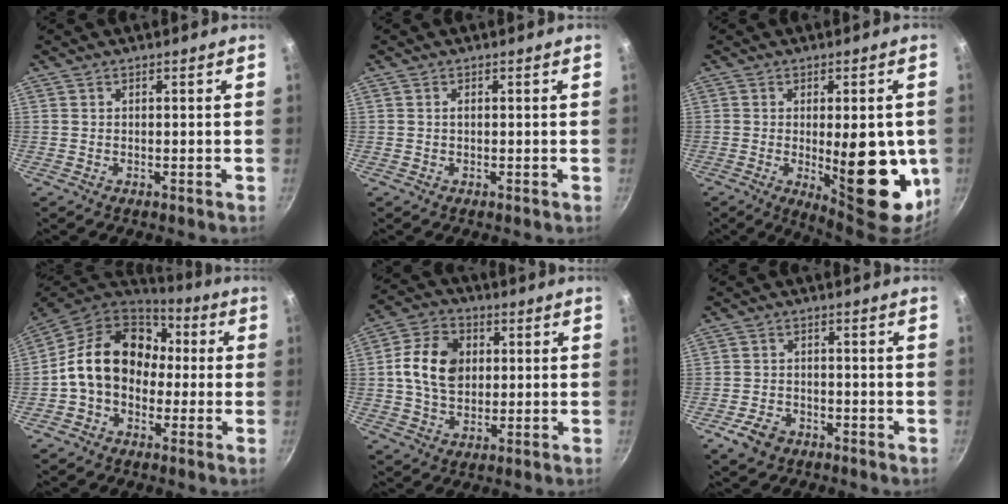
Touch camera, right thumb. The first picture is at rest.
{"total": 0.5, "force": [0.0, 0.2, 0.5], "torque": [-0.009, 0.001, 0.001]}
{"total": 18.0, "force": [-2.5, 7.1, 16.4], "torque": [-0.182, -0.017, -0.019]}
{"total": 17.6, "force": [0.7, 13.6, 11.1], "torque": [-0.156, 0.048, -0.001]}
{"total": 12.0, "force": [1.6, 8.8, 8.0], "torque": [-0.125, 0.009, 0.019]}
{"total": 5.0, "force": [-2.9, 3.3, 2.3], "torque": [-0.041, 0.026, -0.048]}